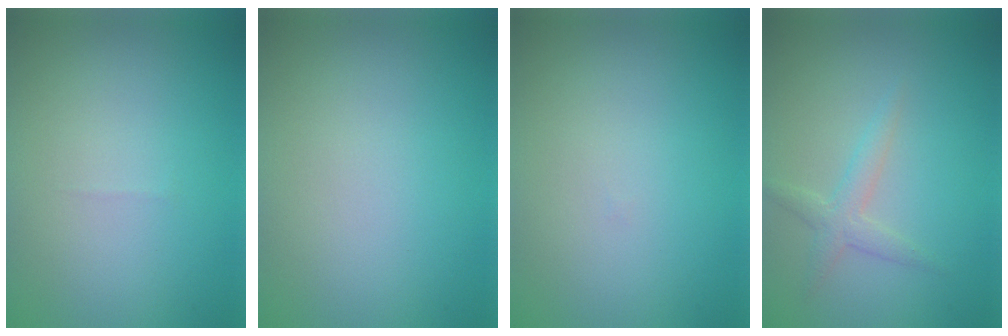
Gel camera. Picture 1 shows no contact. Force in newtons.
{"total": 0.0}
{"total": 0.0}
{"total": 1.9, "press": 1.9, "slide": 0.0}